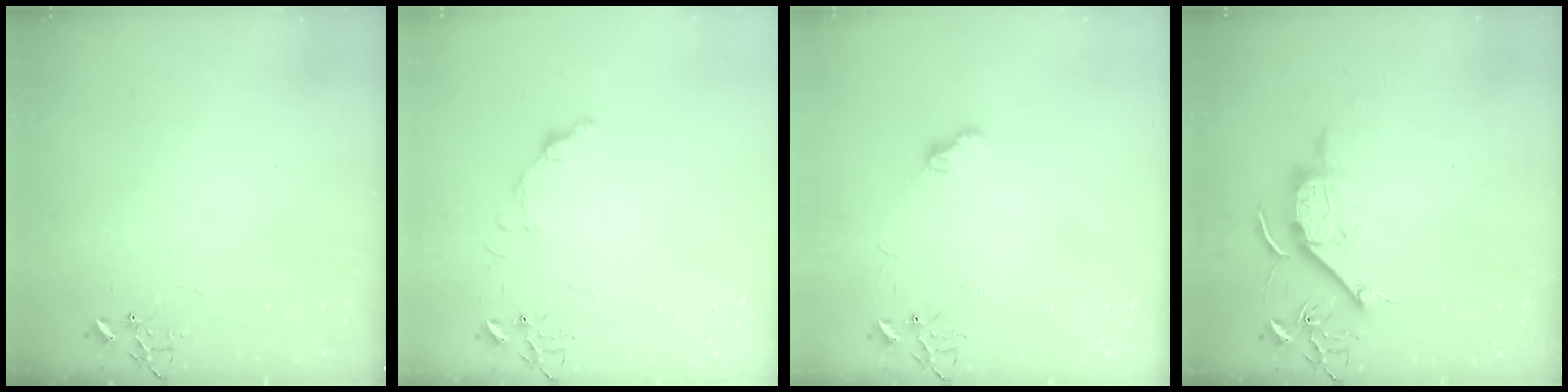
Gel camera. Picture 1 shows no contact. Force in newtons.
{"total": 7.9, "press": 7.9, "slide": 0.7}
{"total": 6.9, "press": 6.9, "slide": 0.7}
{"total": 11.3, "press": 11.3, "slide": 0.5}